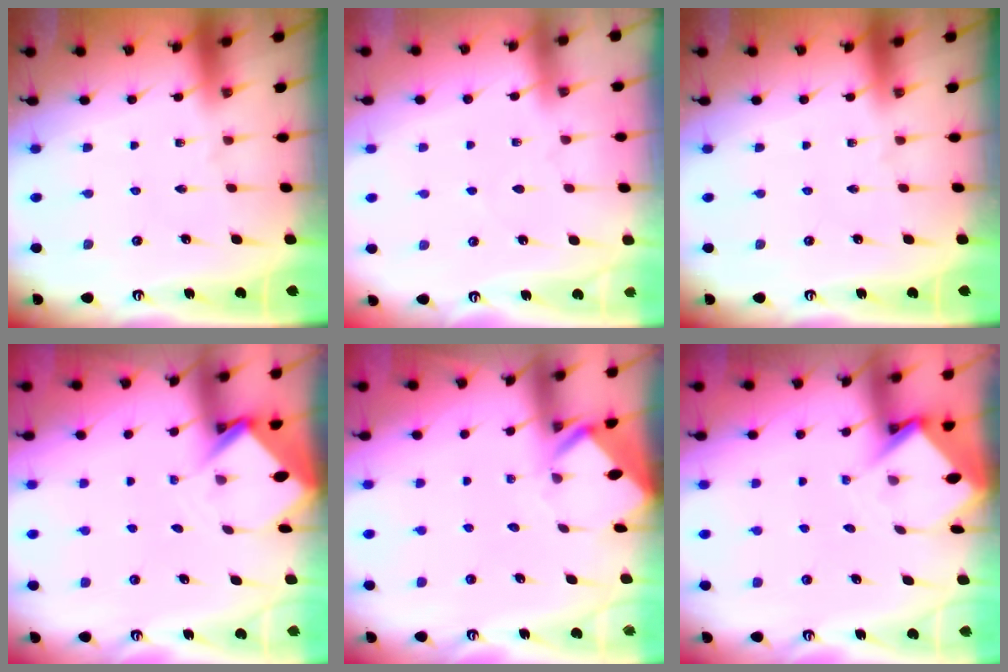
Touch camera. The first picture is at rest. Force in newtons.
{"total": 2.7, "press": 2.7, "slide": 0.4}
{"total": 0.0}
{"total": 3.5, "press": 3.4, "slide": 0.3}
{"total": 4.0, "press": 3.9, "slide": 0.3}
{"total": 3.7, "press": 3.7, "slide": 0.3}